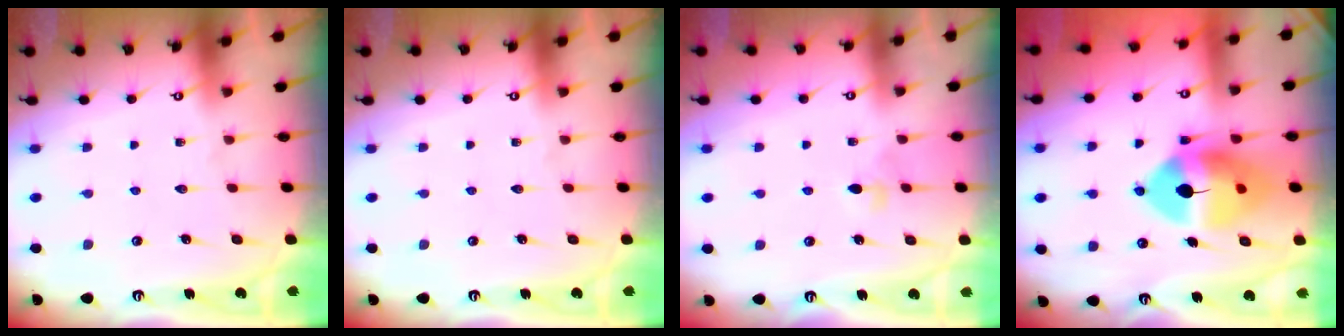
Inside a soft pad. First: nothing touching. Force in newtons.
{"total": 0.0}
{"total": 3.1, "press": 2.9, "slide": 0.9}
{"total": 13.7, "press": 13.5, "slide": 2.2}